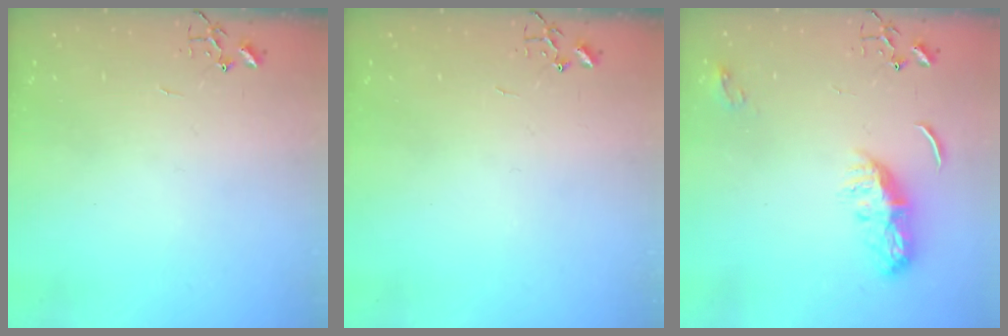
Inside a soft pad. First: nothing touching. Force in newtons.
{"total": 0.0}
{"total": 8.9, "press": 8.9, "slide": 0.1}